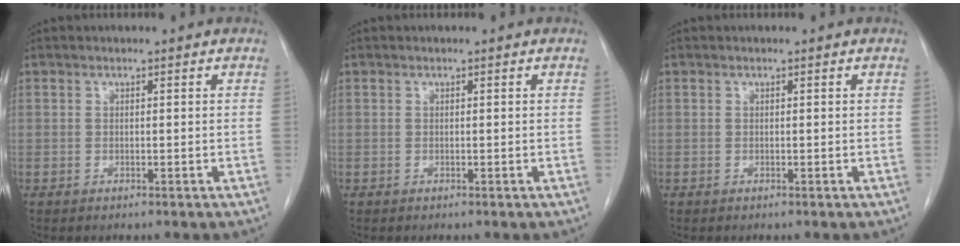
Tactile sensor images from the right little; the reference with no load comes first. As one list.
[{"total": 0.0}, {"total": 0.0}]